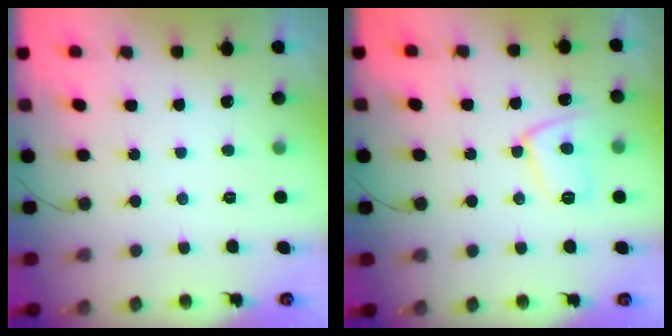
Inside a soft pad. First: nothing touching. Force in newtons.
{"total": 9.1, "press": 9.1, "slide": 0.8}